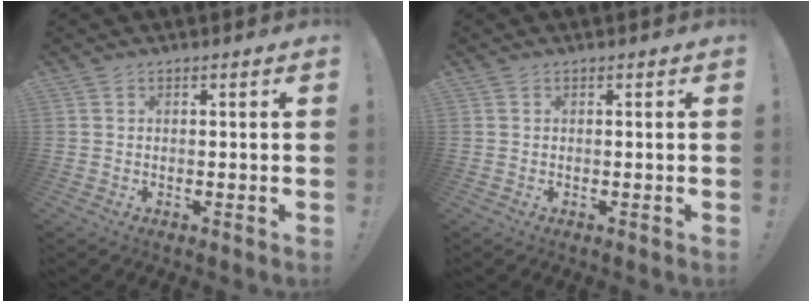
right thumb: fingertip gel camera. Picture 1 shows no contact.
{"total": 0.0}